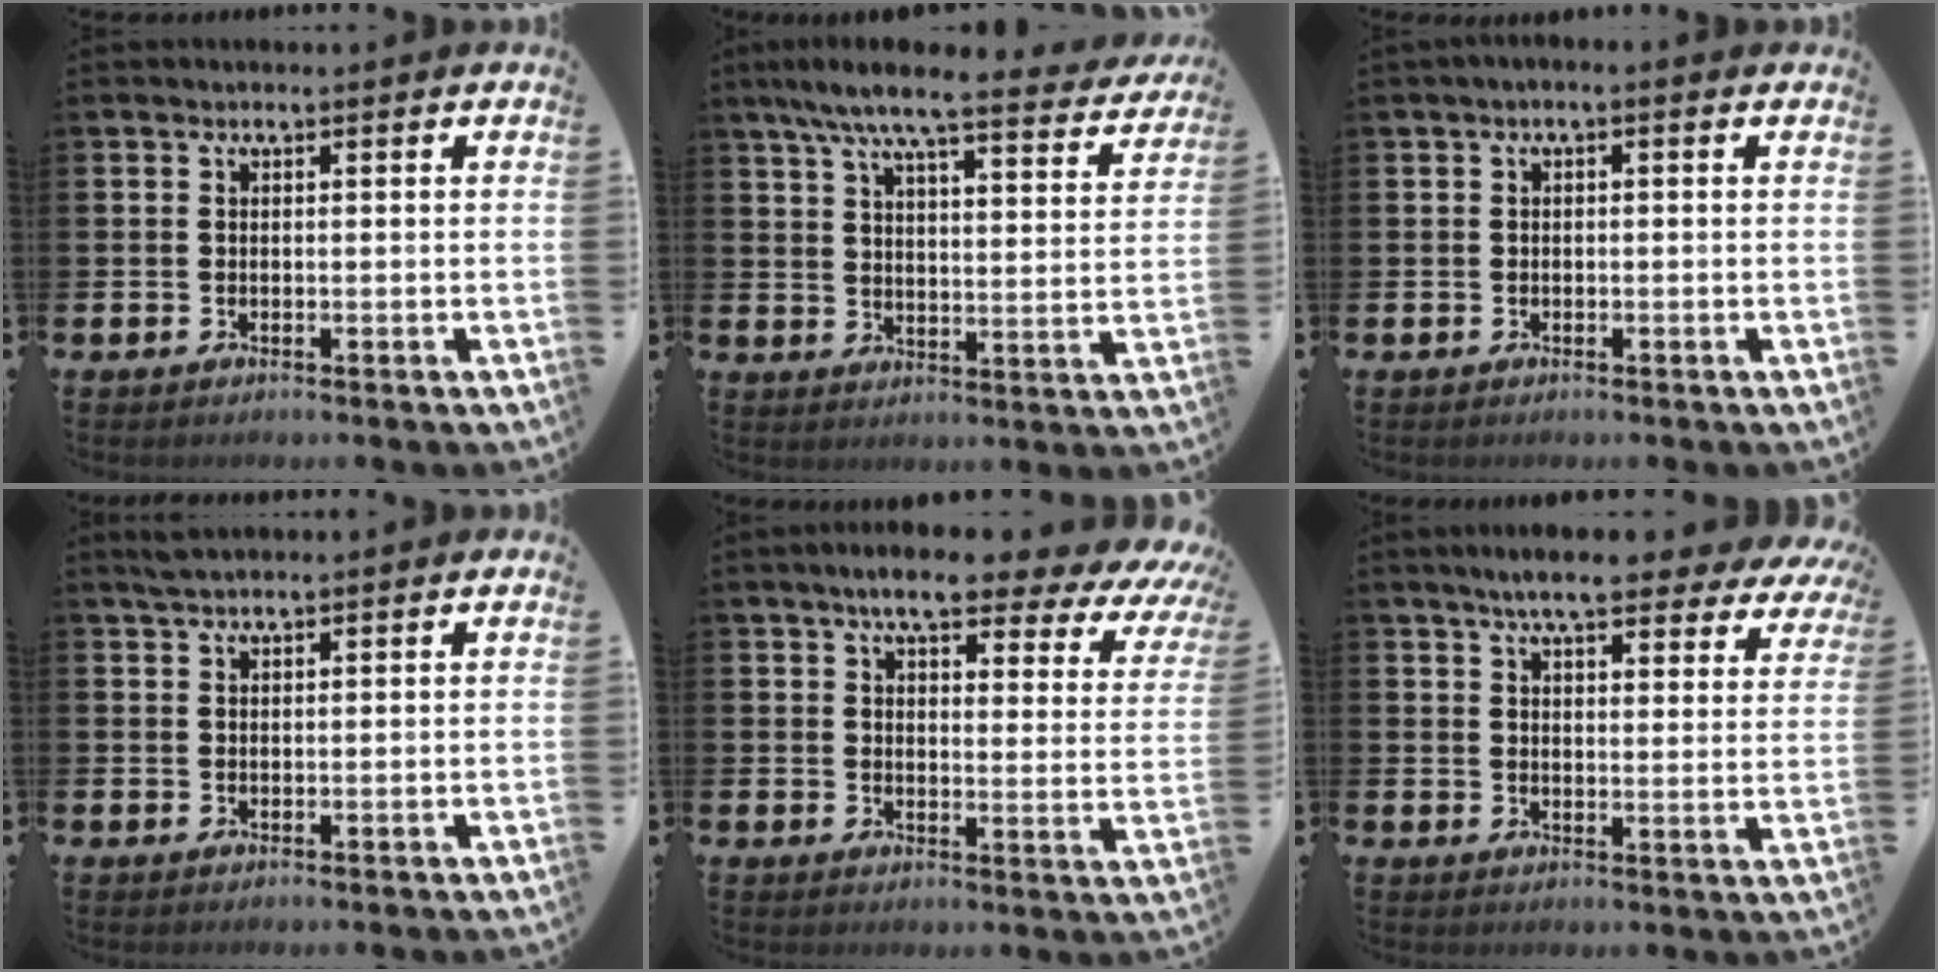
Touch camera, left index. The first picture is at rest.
{"total": 8.2, "force": [7.2, 0.9, 3.8], "torque": [-0.084, -0.046, 0.121]}
{"total": 0.8, "force": [-0.3, 0.2, 0.7], "torque": [-0.007, -0.001, -0.008]}
{"total": 2.0, "force": [1.8, 0.3, 0.7], "torque": [-0.010, 0.002, 0.033]}
{"total": 7.9, "force": [6.6, 1.7, 4.0], "torque": [-0.076, -0.040, 0.108]}
{"total": 7.5, "force": [6.7, 1.3, 3.2], "torque": [-0.069, -0.030, 0.116]}